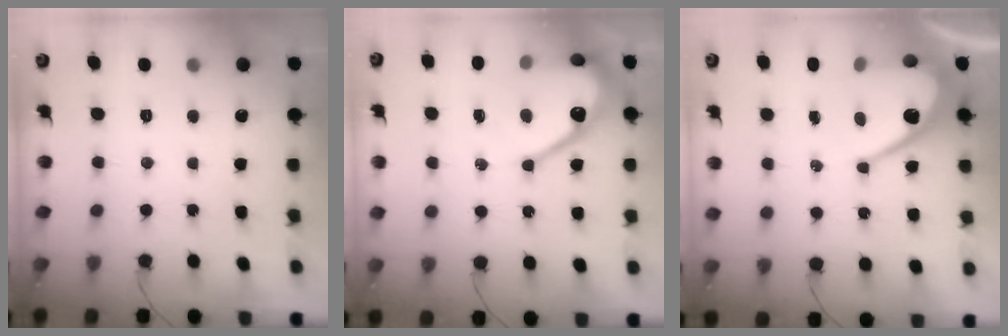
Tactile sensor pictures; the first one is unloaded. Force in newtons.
{"total": 11.5, "press": 11.5, "slide": 1.1}
{"total": 11.8, "press": 11.8, "slide": 0.7}